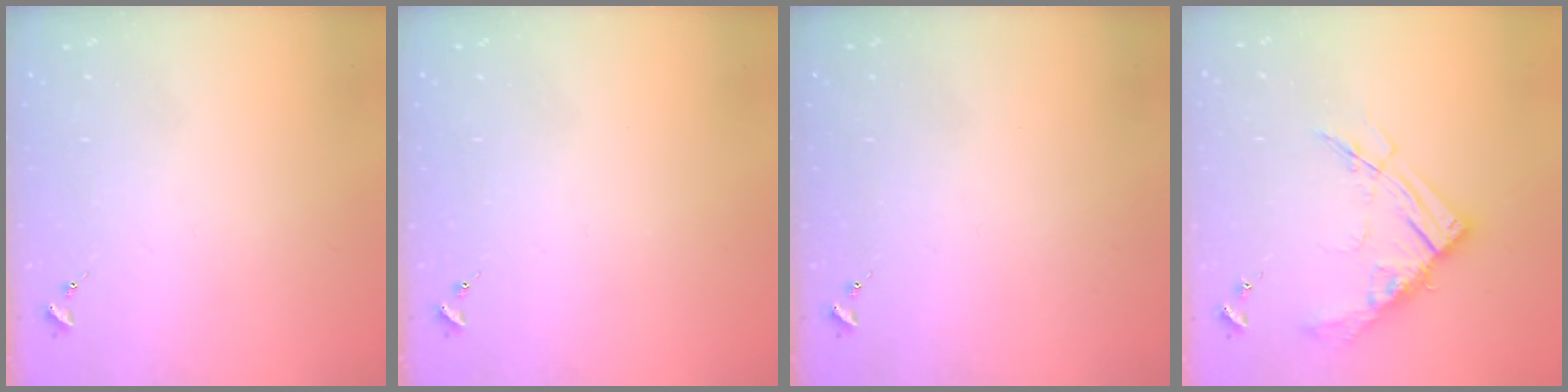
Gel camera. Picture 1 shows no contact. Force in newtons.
{"total": 0.0}
{"total": 0.0}
{"total": 14.1, "press": 14.0, "slide": 1.5}